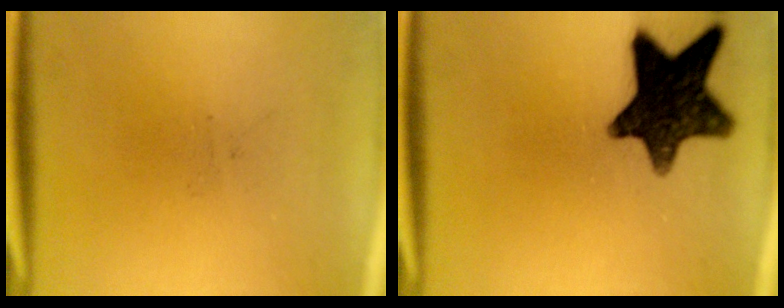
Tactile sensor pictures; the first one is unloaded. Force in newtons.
{"total": 14.3}